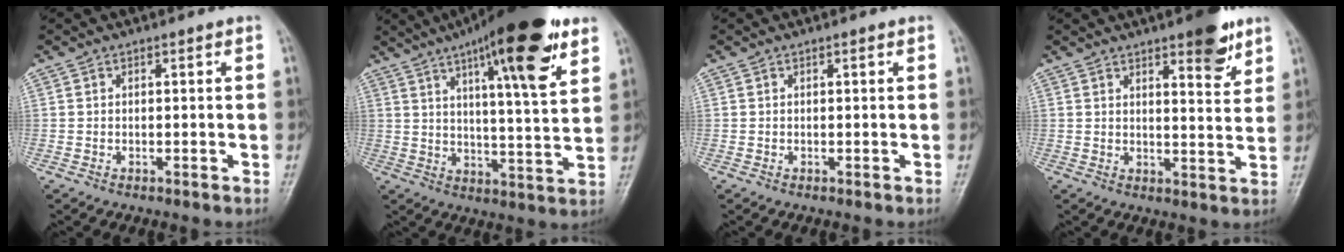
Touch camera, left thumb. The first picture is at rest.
{"total": 20.4, "force": [11.4, 4.1, 16.4], "torque": [-0.229, -0.036, 0.171]}
{"total": 0.0}
{"total": 8.3, "force": [5.2, 2.5, 6.0], "torque": [-0.065, -0.030, 0.070]}